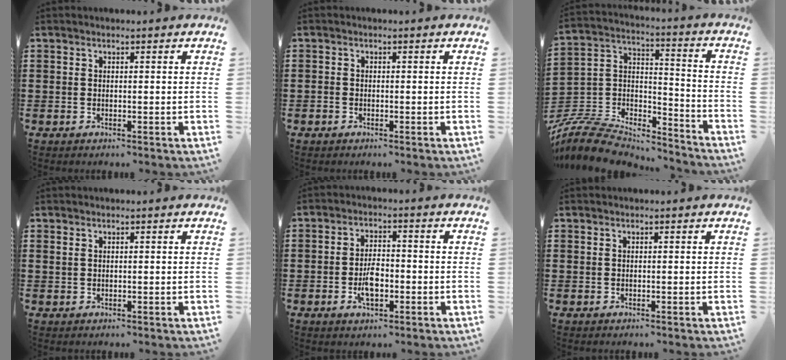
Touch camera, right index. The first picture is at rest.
{"total": 0.7, "force": [-0.6, 0.3, 0.2], "torque": [-0.004, -0.001, -0.013]}
{"total": 9.3, "force": [-8.2, 3.3, 2.7], "torque": [-0.076, 0.007, -0.167]}
{"total": 0.7, "force": [0.5, 0.4, 0.3], "torque": [-0.007, 0.002, 0.009]}
{"total": 4.7, "force": [-1.3, 2.3, 3.9], "torque": [-0.084, 0.002, -0.026]}
{"total": 0.0}